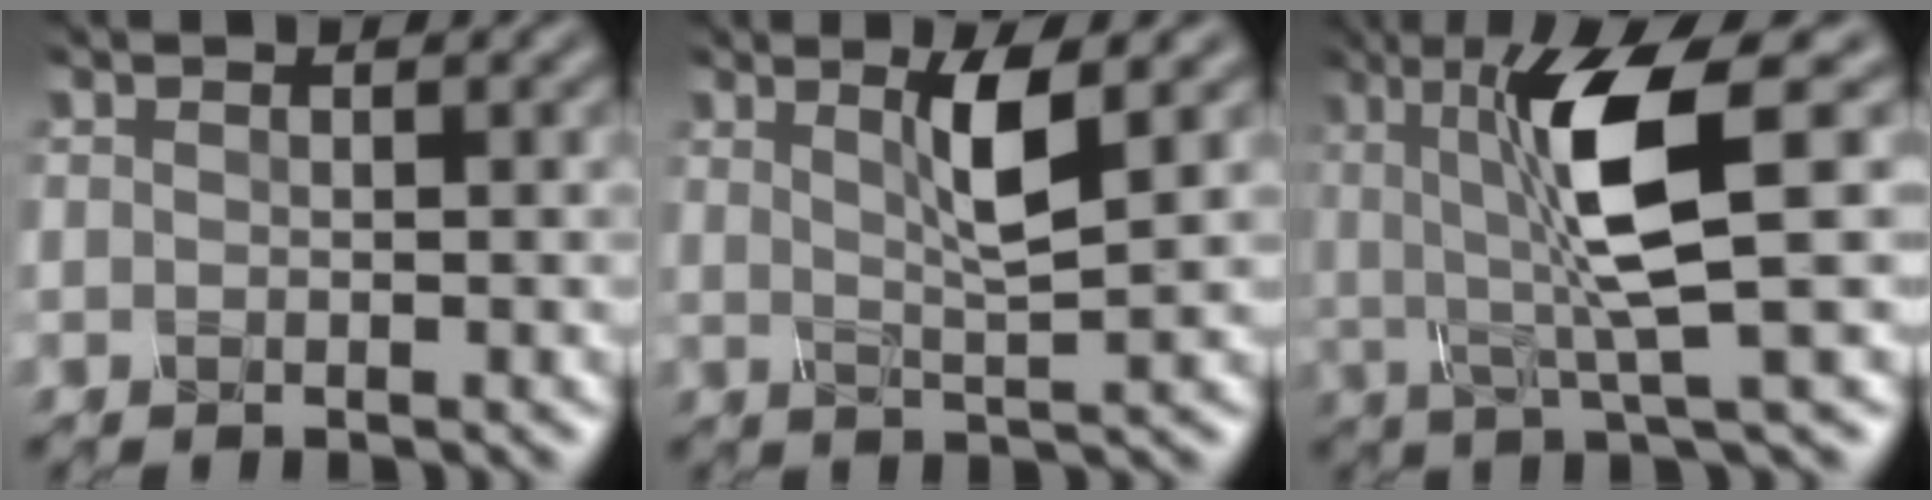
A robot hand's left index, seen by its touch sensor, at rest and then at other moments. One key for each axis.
{"total": 3.6, "fx": 1.1, "fy": 0.5, "fz": 3.4, "tx": -0.057, "ty": -0.005, "tz": 0.022}
{"total": 8.3, "fx": 1.0, "fy": 1.5, "fz": 8.1, "tx": -0.148, "ty": -0.006, "tz": 0.020}